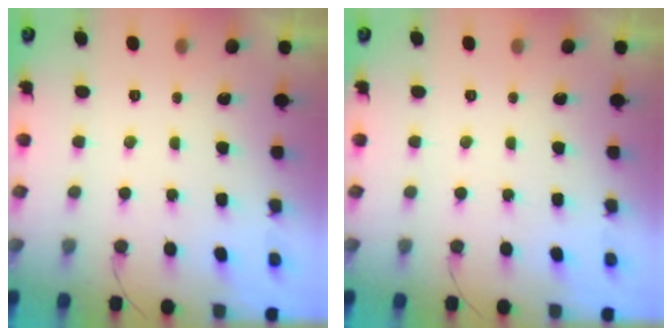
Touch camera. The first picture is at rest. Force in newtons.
{"total": 0.0}